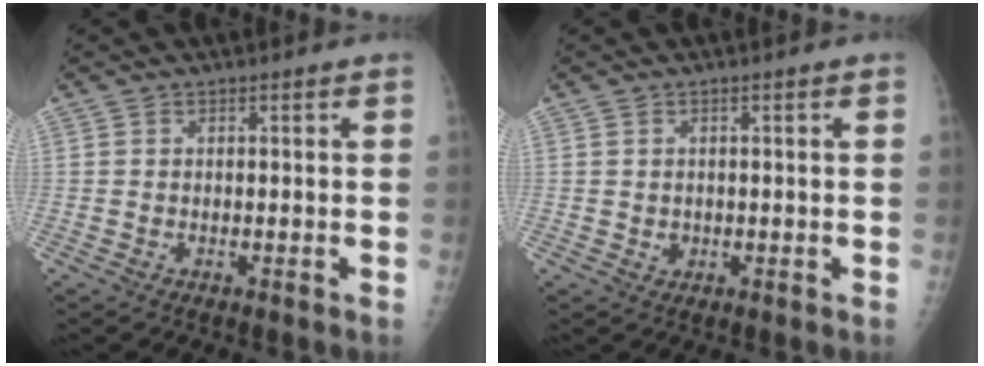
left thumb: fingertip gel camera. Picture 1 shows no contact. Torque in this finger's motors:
{"motor_torque": [-0.16, 0.03, 0.04, -0.01, 0.00]}